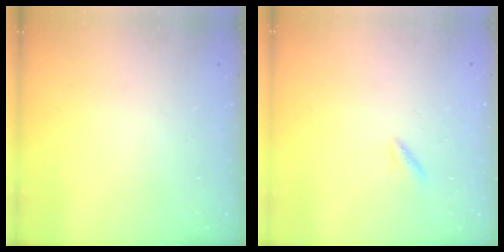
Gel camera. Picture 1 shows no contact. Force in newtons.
{"total": 1.3, "press": 1.2, "slide": 0.5}